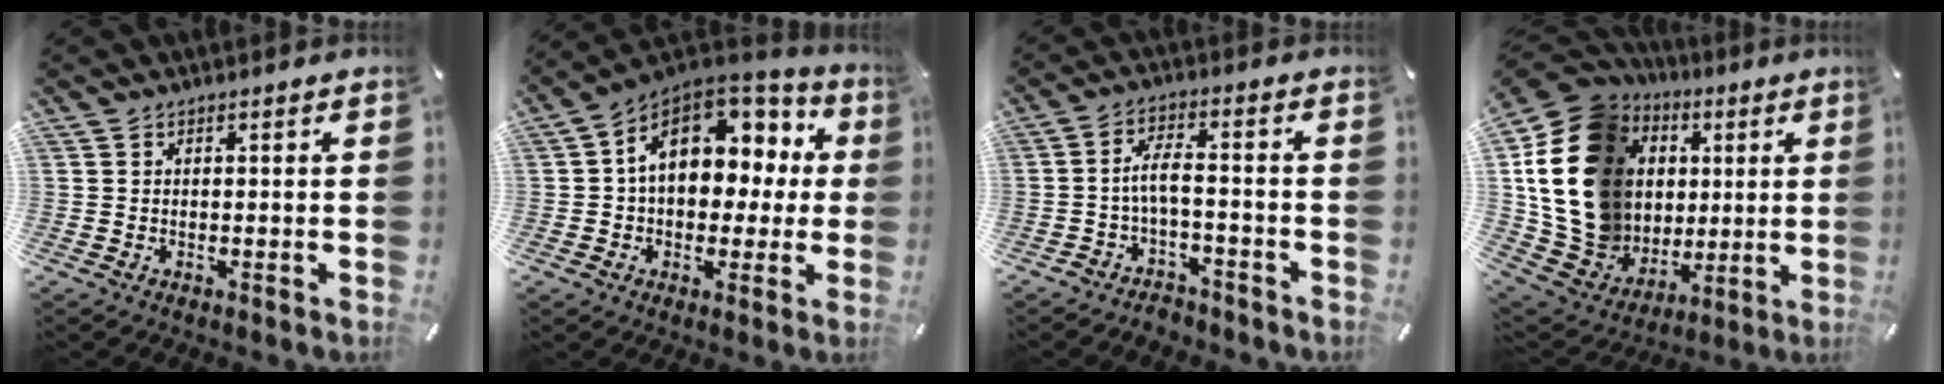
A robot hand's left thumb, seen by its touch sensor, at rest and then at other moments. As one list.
[{"total": 15.5, "force": [4.2, 11.0, 10.0], "torque": [-0.152, -0.018, 0.079]}, {"total": 5.3, "force": [-2.3, 2.0, 4.3], "torque": [-0.099, 0.004, -0.050]}, {"total": 20.7, "force": [3.4, 17.7, 10.2], "torque": [-0.215, -0.033, 0.076]}]